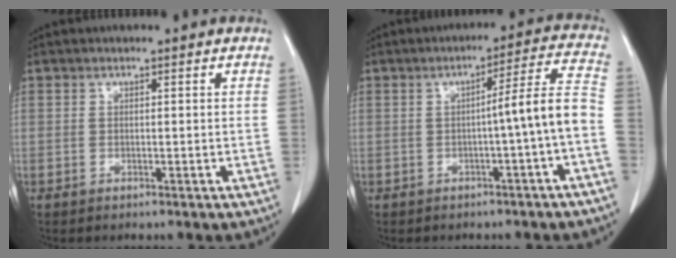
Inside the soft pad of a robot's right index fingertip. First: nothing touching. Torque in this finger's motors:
{"motor_torque": [0.80, -0.53, 0.43, 0.10]}